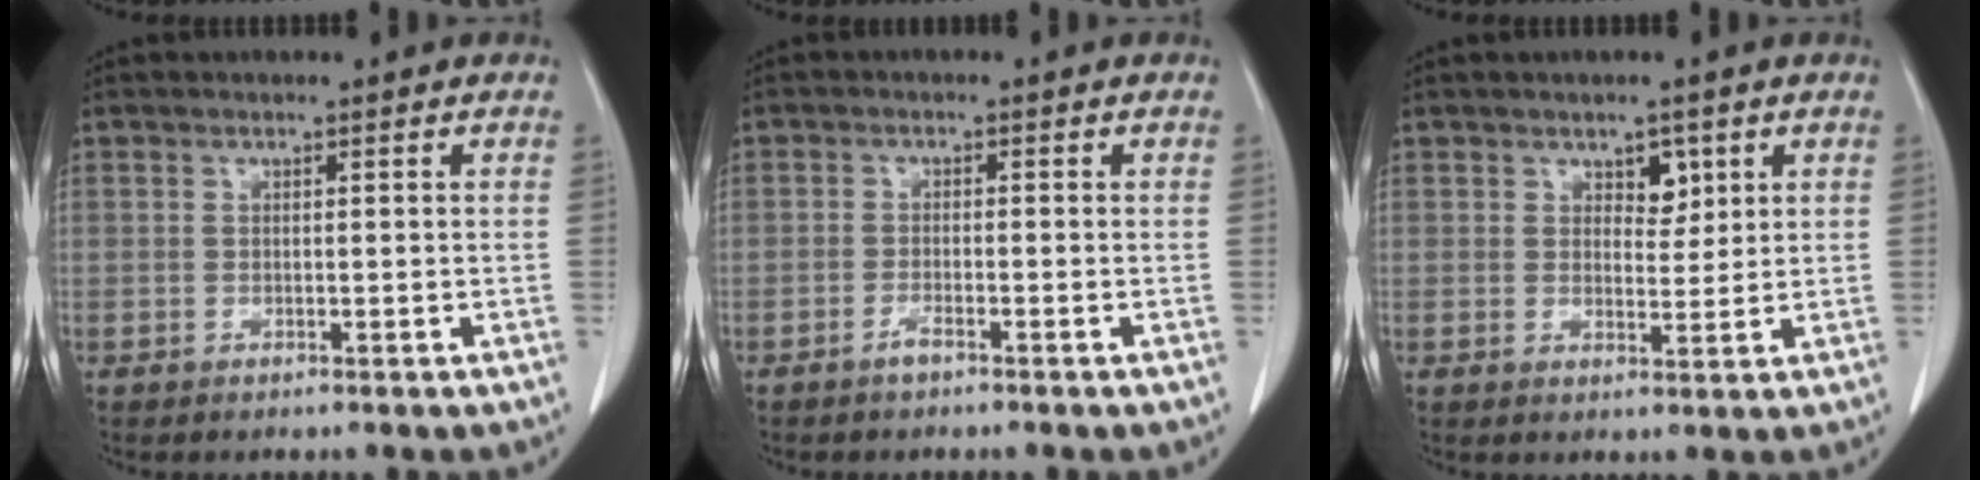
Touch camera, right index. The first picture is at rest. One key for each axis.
{"total": 1.4, "fx": -1.2, "fy": 0.1, "fz": 0.8, "tx": -0.020, "ty": 0.000, "tz": -0.022}
{"total": 3.0, "fx": 1.6, "fy": 1.8, "fz": 1.9, "tx": -0.021, "ty": 0.001, "tz": 0.026}